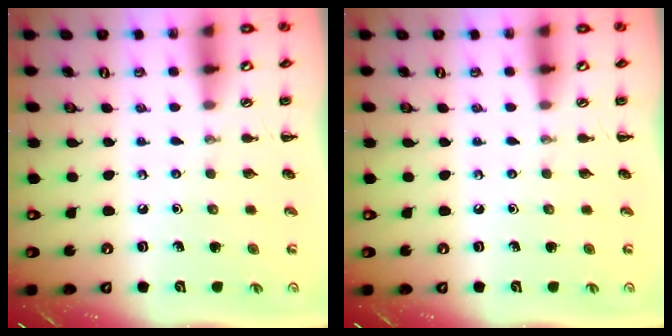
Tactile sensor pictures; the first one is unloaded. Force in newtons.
{"total": 0.0}